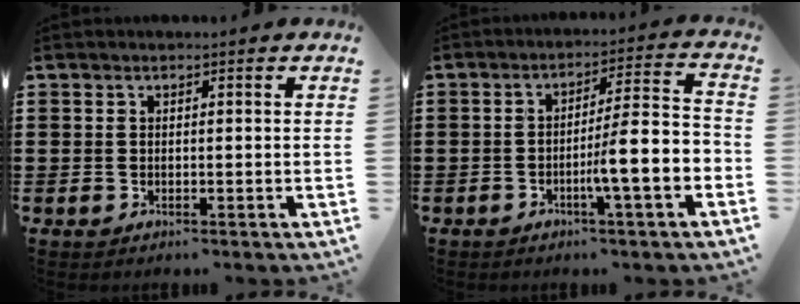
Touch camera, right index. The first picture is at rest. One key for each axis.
{"total": 7.6, "fx": -3.2, "fy": 0.1, "fz": 6.8, "tx": -0.107, "ty": -0.015, "tz": -0.062}